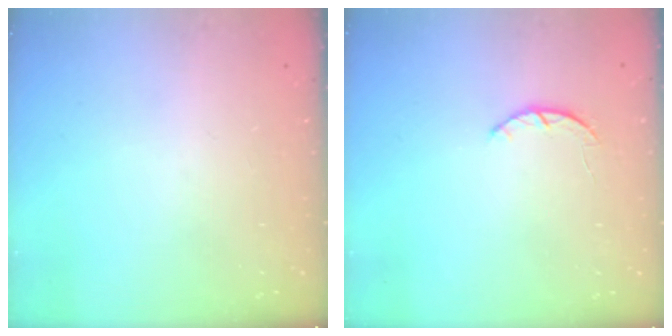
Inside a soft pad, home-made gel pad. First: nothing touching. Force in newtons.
{"total": 2.5, "press": 2.5, "slide": 0.5}